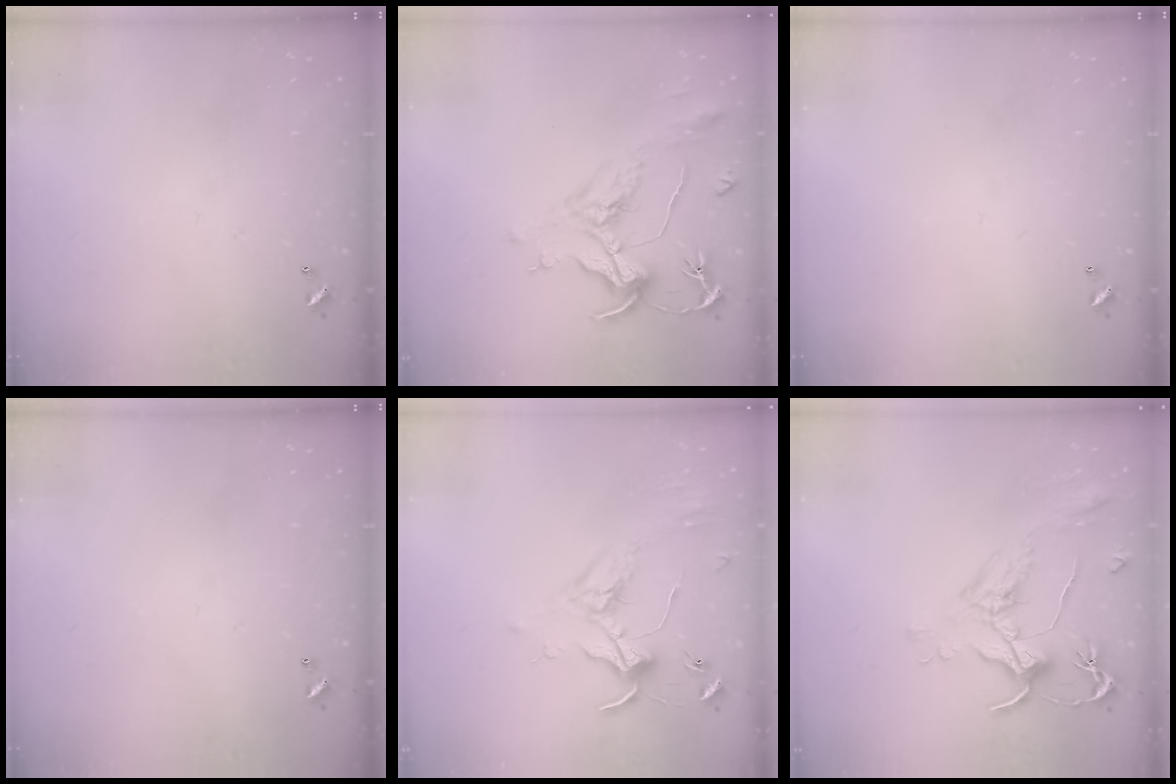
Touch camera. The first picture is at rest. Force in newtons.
{"total": 2.0, "press": 1.5, "slide": 1.3}
{"total": 0.0}
{"total": 0.0}
{"total": 1.8, "press": 1.8, "slide": 0.4}
{"total": 1.6, "press": 1.5, "slide": 0.7}